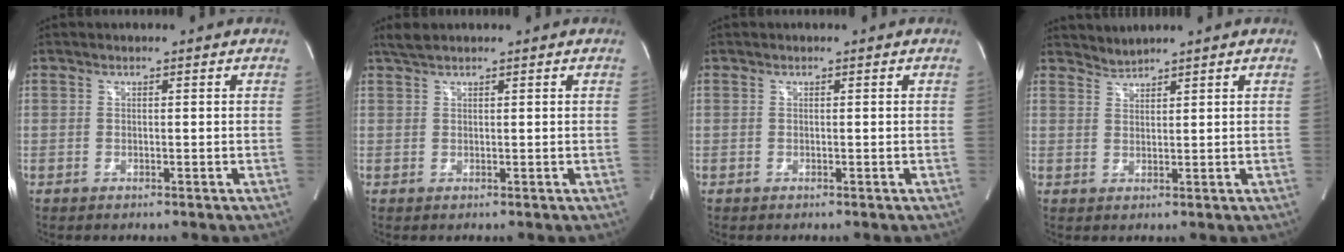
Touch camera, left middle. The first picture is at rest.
{"total": 1.8, "force": [1.6, 0.1, 0.7], "torque": [-0.022, 0.014, 0.036]}
{"total": 0.0}
{"total": 1.9, "force": [1.7, -0.5, -0.6], "torque": [0.002, -0.001, 0.041]}